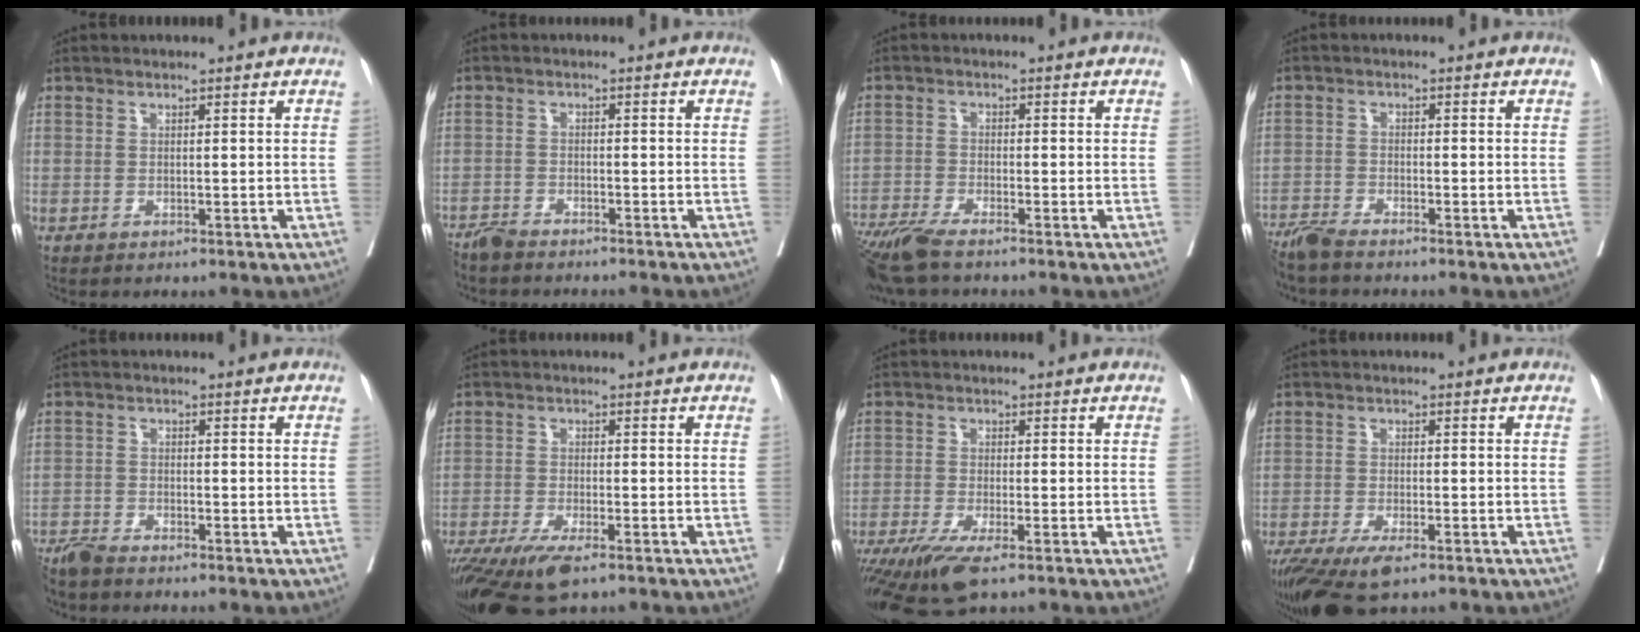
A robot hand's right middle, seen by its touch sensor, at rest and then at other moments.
{"total": 4.7, "force": [-4.4, 0.5, 1.5], "torque": [-0.017, -0.010, -0.072]}
{"total": 7.1, "force": [-5.8, 0.5, 3.9], "torque": [-0.072, -0.019, -0.108]}
{"total": 3.9, "force": [-3.6, 0.0, 1.5], "torque": [-0.027, -0.014, -0.071]}
{"total": 3.9, "force": [-3.6, 0.2, 1.3], "torque": [-0.019, -0.012, -0.069]}
{"total": 10.0, "force": [-6.9, 1.9, 6.9], "torque": [-0.116, -0.022, -0.117]}
{"total": 8.3, "force": [-5.6, 1.3, 6.0], "torque": [-0.102, -0.021, -0.097]}
{"total": 8.9, "force": [-6.0, 2.5, 6.0], "torque": [-0.099, -0.019, -0.100]}